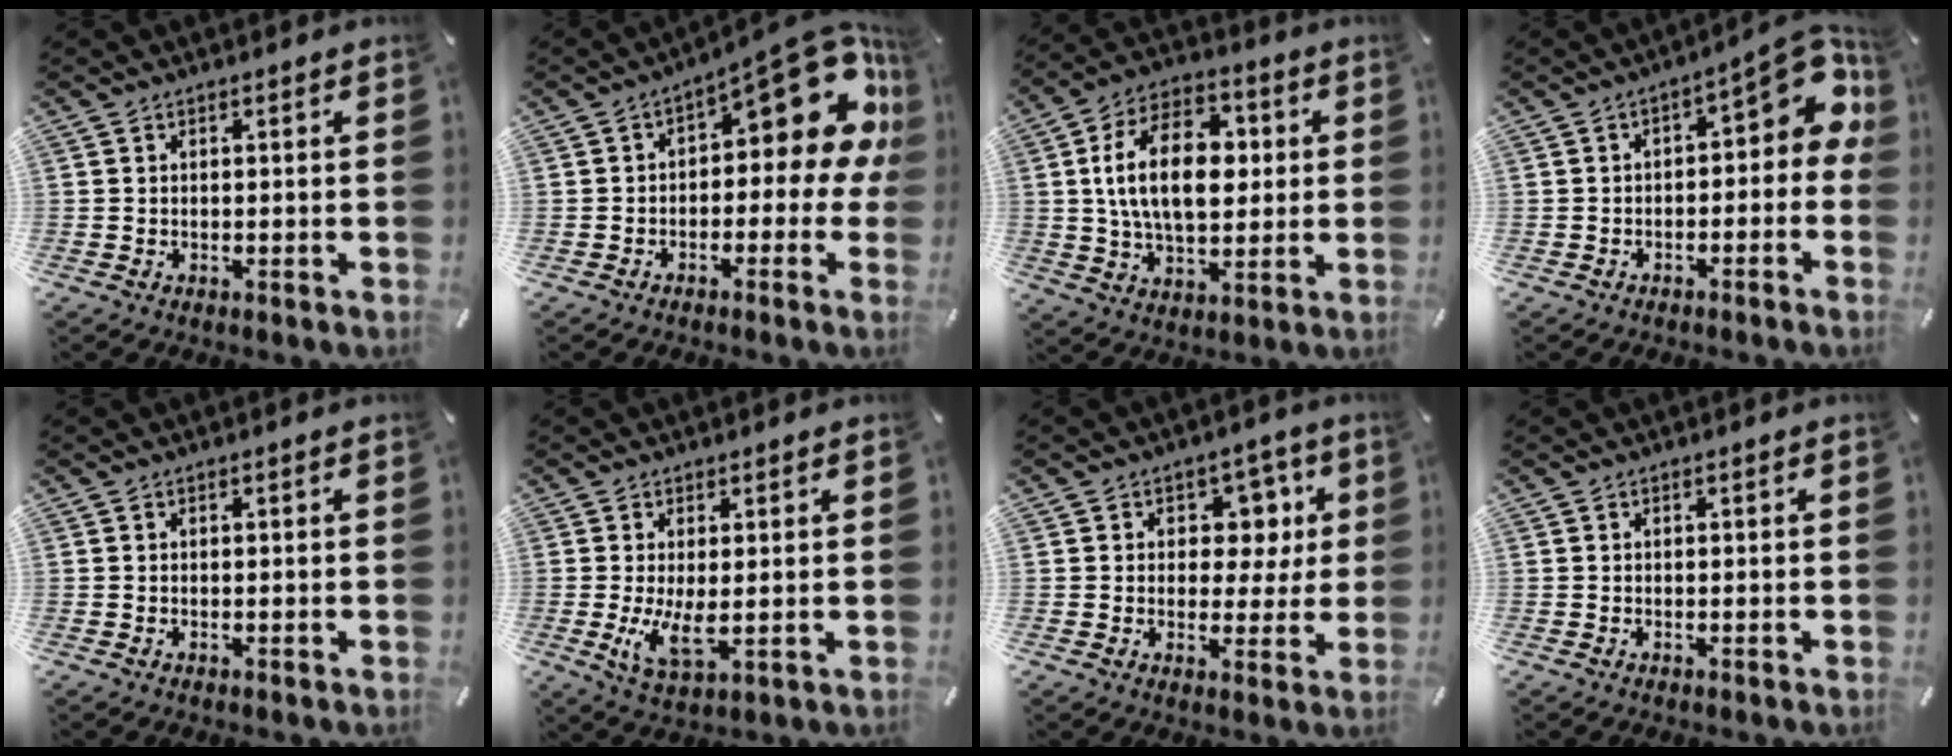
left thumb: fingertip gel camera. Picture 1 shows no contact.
{"total": 14.7, "force": [6.9, 6.6, 11.1], "torque": [-0.137, -0.058, 0.113]}
{"total": 17.6, "force": [1.9, 10.9, 13.7], "torque": [-0.253, 0.009, 0.029]}
{"total": 9.9, "force": [2.5, 4.8, 8.3], "torque": [-0.096, -0.023, 0.040]}
{"total": 0.0}
{"total": 6.9, "force": [0.3, 3.0, 6.2], "torque": [-0.127, -0.020, 0.002]}
{"total": 8.1, "force": [2.1, 6.9, 3.6], "torque": [-0.037, -0.011, 0.033]}
{"total": 0.0}